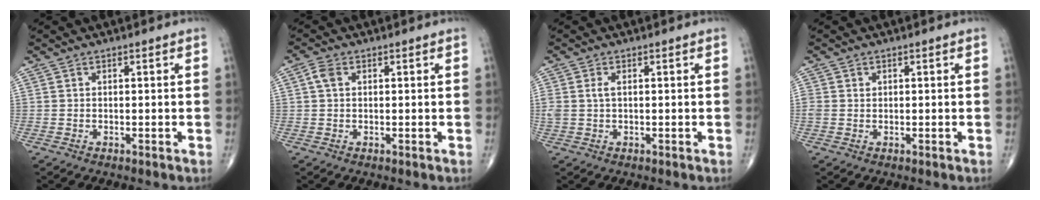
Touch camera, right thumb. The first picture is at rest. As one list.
[{"total": 2.2, "force": [0.5, 1.5, 1.5], "torque": [-0.033, 0.008, 0.008]}, {"total": 2.4, "force": [0.4, 1.3, 1.9], "torque": [-0.056, 0.009, 0.010]}, {"total": 1.8, "force": [0.3, 1.6, 0.8], "torque": [-0.019, 0.005, 0.010]}]